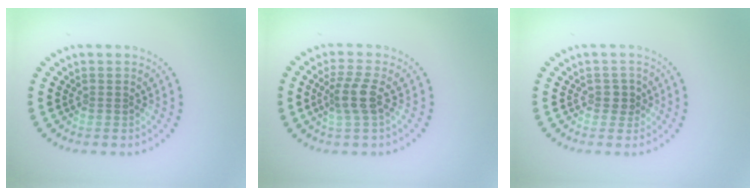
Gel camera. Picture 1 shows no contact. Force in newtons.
{"total": 2.8, "press": 2.2, "slide": 1.7}
{"total": 1.2, "press": 1.1, "slide": 0.6}